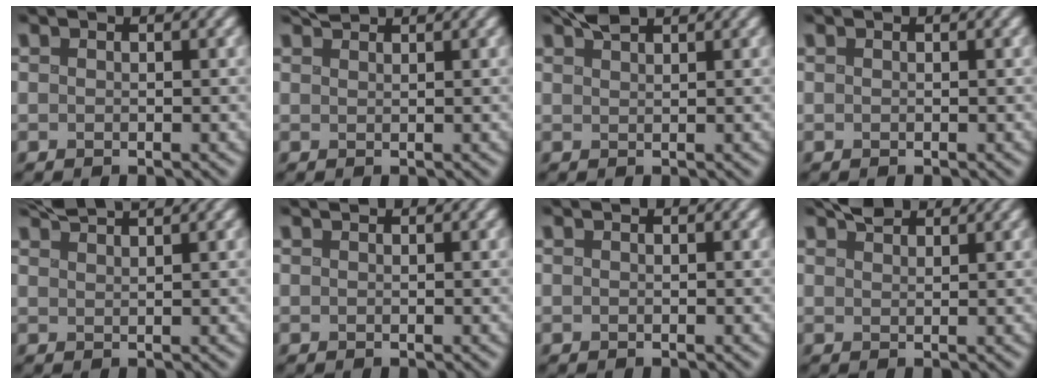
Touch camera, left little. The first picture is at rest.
{"total": 1.4, "force": [1.4, 0.0, 0.4], "torque": [-0.004, 0.004, 0.025]}
{"total": 1.9, "force": [1.7, 0.3, 0.8], "torque": [-0.012, 0.008, 0.032]}
{"total": 0.0}
{"total": 3.0, "force": [2.7, 0.3, 1.2], "torque": [-0.005, 0.012, 0.044]}
{"total": 0.0}
{"total": 0.0}
{"total": 2.3, "force": [2.1, 0.5, 0.7], "torque": [-0.008, 0.009, 0.041]}